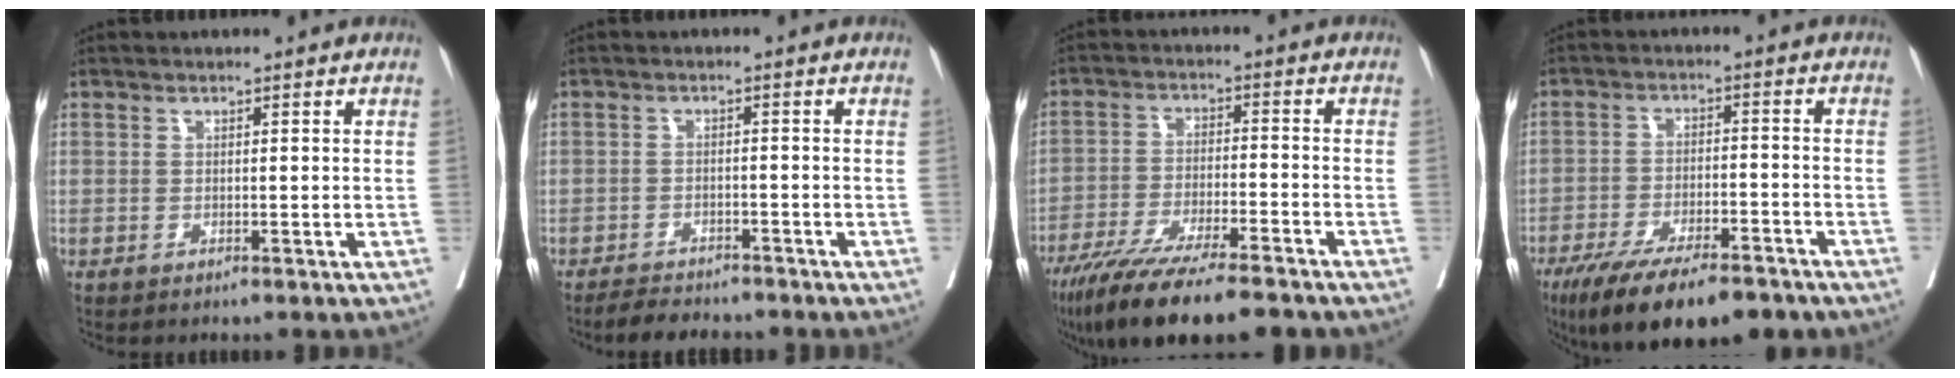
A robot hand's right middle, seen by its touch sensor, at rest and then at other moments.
{"total": 4.9, "force": [-4.6, 1.2, 1.4], "torque": [-0.023, -0.011, -0.074]}
{"total": 16.6, "force": [-13.2, 2.3, 9.8], "torque": [-0.161, -0.039, -0.215]}
{"total": 15.4, "force": [-11.5, 4.1, 9.3], "torque": [-0.143, -0.016, -0.182]}